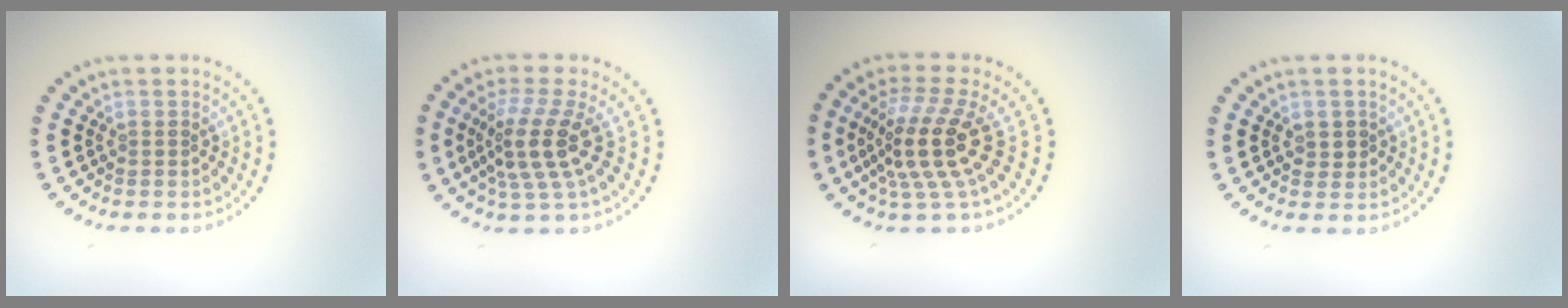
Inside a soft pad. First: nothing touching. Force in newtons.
{"total": 4.1, "press": 3.1, "slide": 2.7}
{"total": 5.2, "press": 3.7, "slide": 3.6}
{"total": 0.8, "press": 0.8, "slide": 0.2}